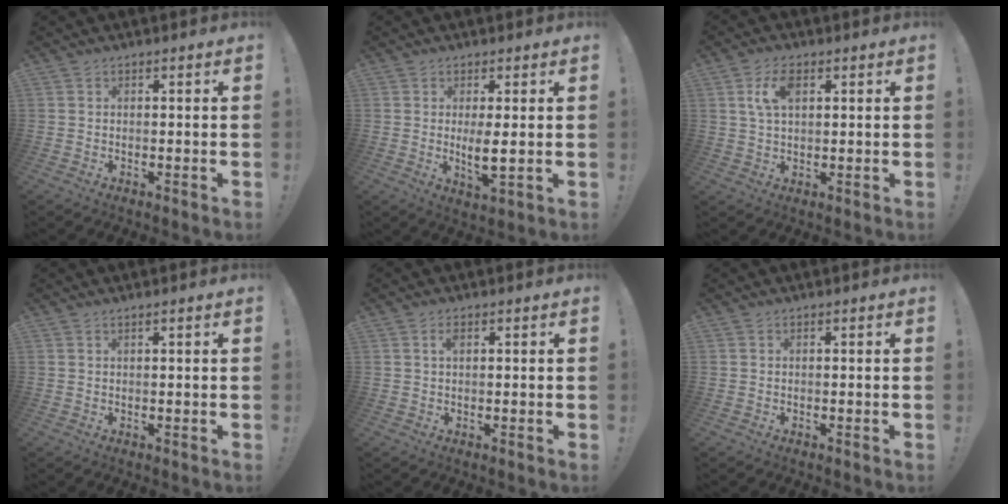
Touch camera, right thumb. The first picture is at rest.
{"total": 5.6, "force": [0.5, 1.1, 5.5], "torque": [-0.101, -0.018, 0.007]}
{"total": 7.1, "force": [2.3, 3.9, 5.5], "torque": [-0.097, 0.005, 0.042]}
{"total": 0.8, "force": [0.5, -0.1, 0.6], "torque": [-0.009, -0.001, 0.007]}
{"total": 1.8, "force": [0.6, 0.8, 1.4], "torque": [-0.021, 0.001, 0.008]}
{"total": 0.0}